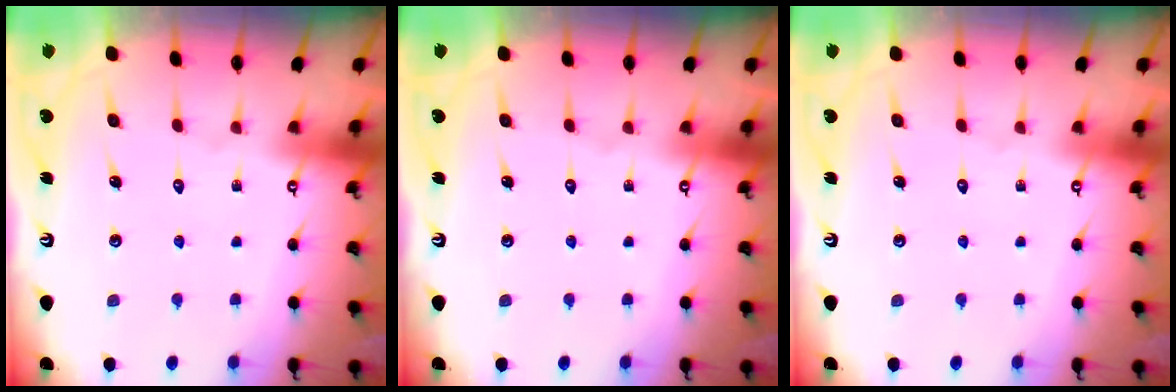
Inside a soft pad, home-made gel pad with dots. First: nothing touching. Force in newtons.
{"total": 0.0}
{"total": 0.0}